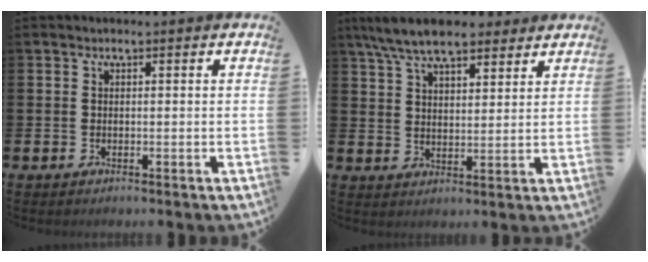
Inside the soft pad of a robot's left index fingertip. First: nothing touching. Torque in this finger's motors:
{"motor_torque": [1.07, -1.07, 0.81, 0.21]}